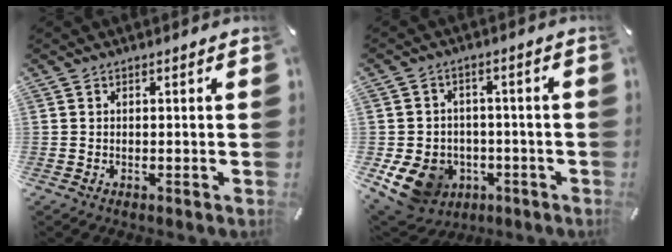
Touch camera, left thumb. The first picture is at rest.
{"total": 10.8, "force": [-4.4, 9.0, 4.1], "torque": [-0.086, 0.023, -0.074]}